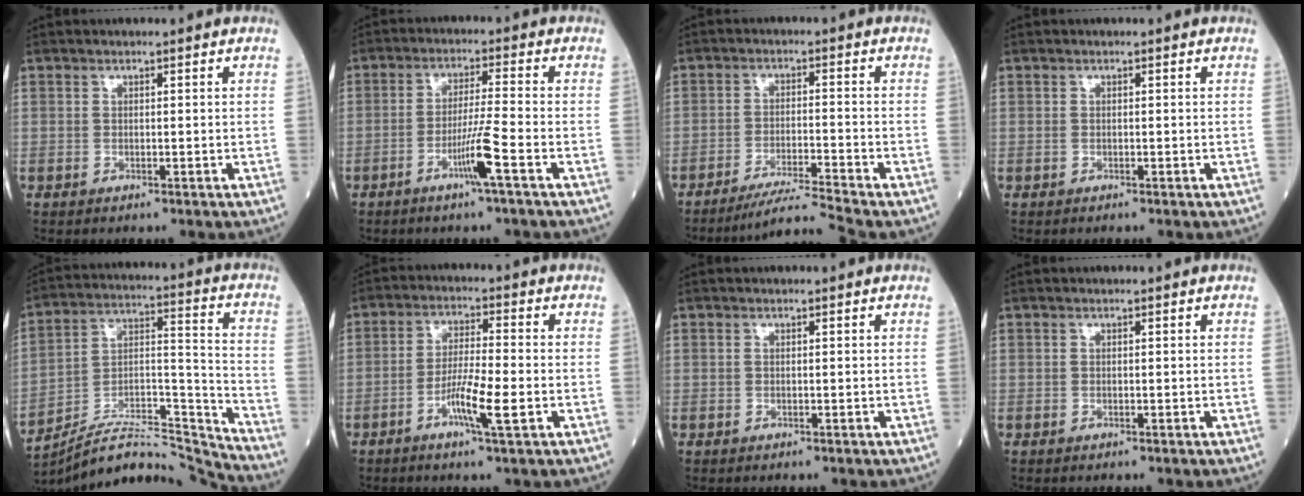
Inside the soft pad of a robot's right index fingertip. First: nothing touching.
{"total": 5.8, "force": [-2.8, -1.1, 4.9], "torque": [-0.096, -0.008, -0.055]}
{"total": 6.1, "force": [-5.4, -2.2, 1.8], "torque": [-0.033, -0.021, -0.098]}
{"total": 0.0}
{"total": 16.1, "force": [-15.8, -0.6, 3.2], "torque": [-0.049, 0.047, -0.275]}
{"total": 6.9, "force": [-2.7, 0.1, 6.4], "torque": [-0.123, -0.005, -0.051]}
{"total": 0.0}
{"total": 0.0}